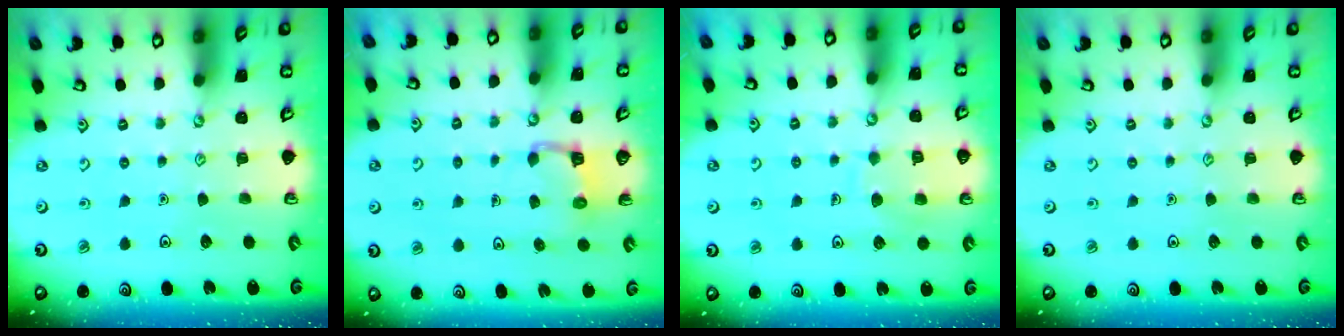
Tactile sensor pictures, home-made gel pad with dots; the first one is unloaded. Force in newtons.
{"total": 3.5, "press": 3.5, "slide": 0.2}
{"total": 8.4, "press": 8.4, "slide": 0.8}
{"total": 0.0}